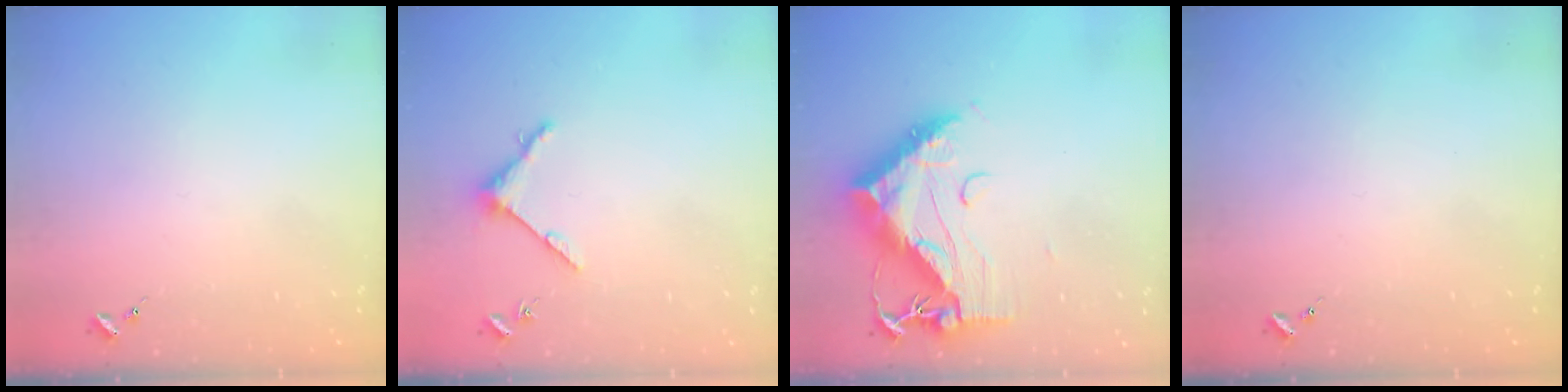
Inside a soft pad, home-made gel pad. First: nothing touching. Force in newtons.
{"total": 4.8, "press": 4.8, "slide": 0.6}
{"total": 17.0, "press": 17.0, "slide": 1.4}
{"total": 0.0}